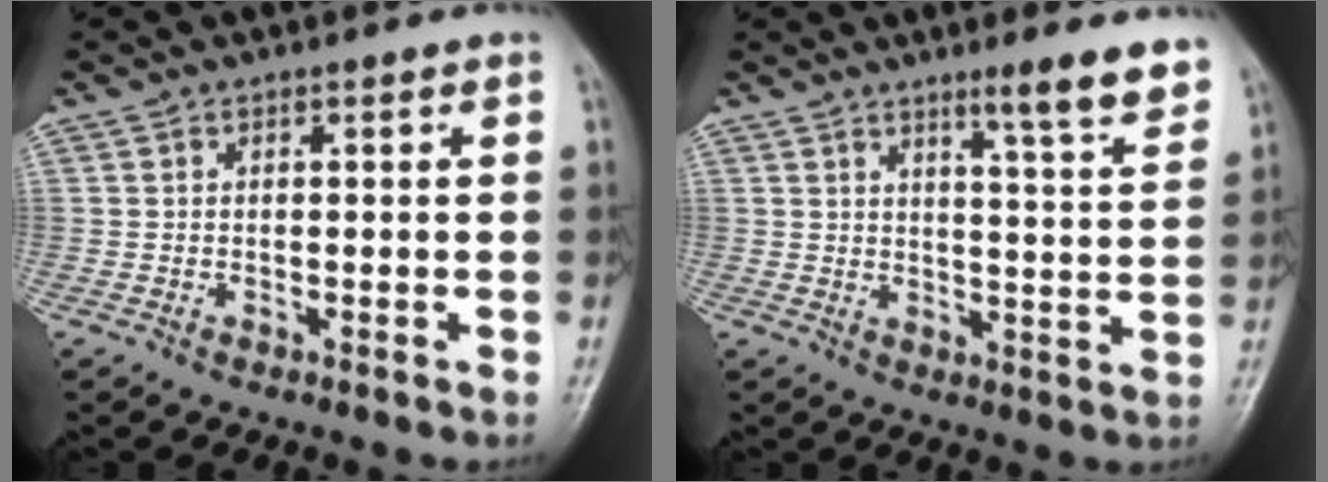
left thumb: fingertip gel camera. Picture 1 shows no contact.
{"total": 8.0, "force": [5.7, 0.6, 5.5], "torque": [-0.069, -0.042, 0.081]}